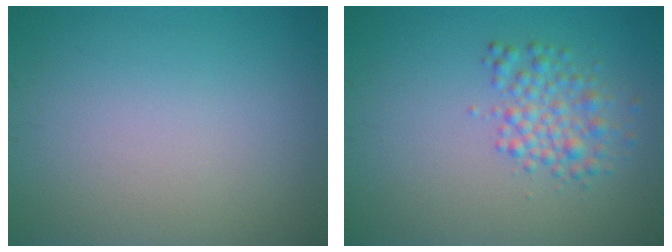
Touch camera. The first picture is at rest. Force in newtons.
{"total": 2.9, "press": 2.9, "slide": 0.0}